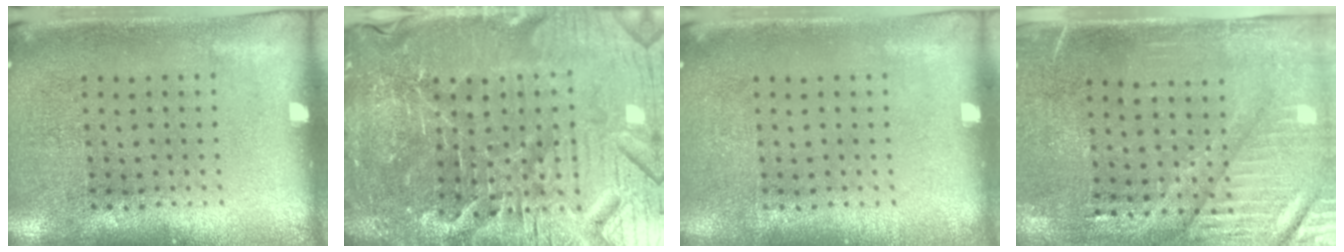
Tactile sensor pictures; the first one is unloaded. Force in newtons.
{"total": 6.0, "press": 5.5, "slide": 2.3}
{"total": 0.0}
{"total": 3.3, "press": 2.9, "slide": 1.5}